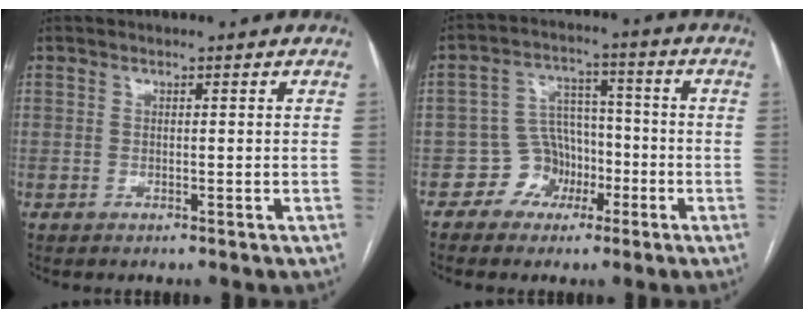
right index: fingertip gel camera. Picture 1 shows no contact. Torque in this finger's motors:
{"motor_torque": [-0.11, 0.10, -0.47, -0.19]}